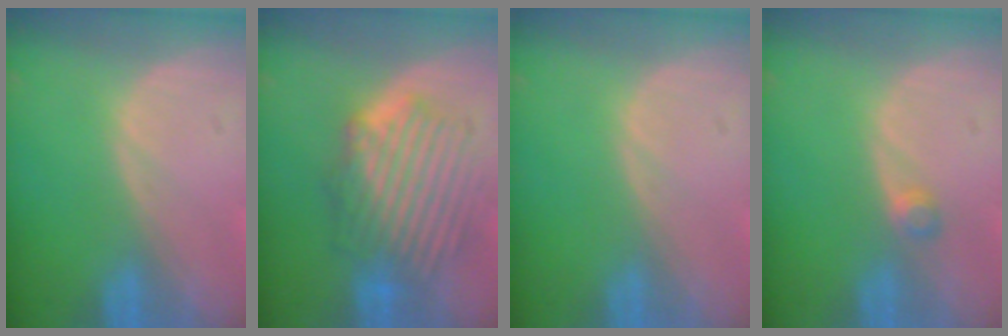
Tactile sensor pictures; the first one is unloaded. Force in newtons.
{"total": 9.0, "press": 8.4, "slide": 3.3}
{"total": 0.0}
{"total": 1.6, "press": 1.4, "slide": 0.8}